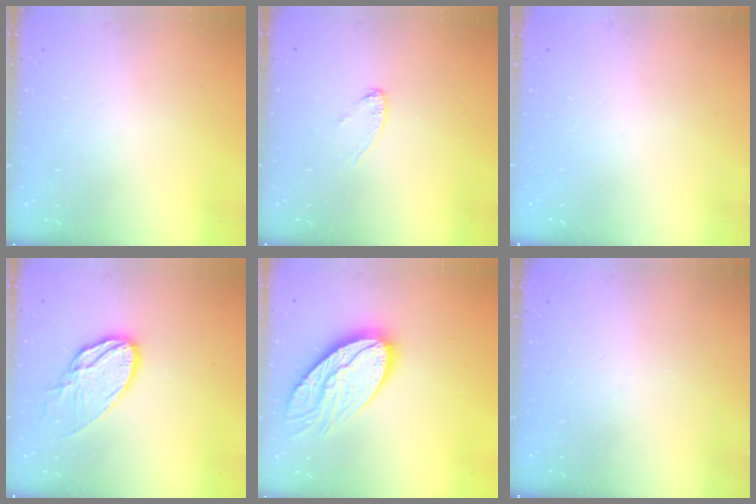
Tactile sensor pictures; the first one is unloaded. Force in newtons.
{"total": 3.8, "press": 3.7, "slide": 0.4}
{"total": 0.0}
{"total": 12.9, "press": 12.9, "slide": 1.0}
{"total": 16.9, "press": 16.9, "slide": 1.0}
{"total": 0.0}